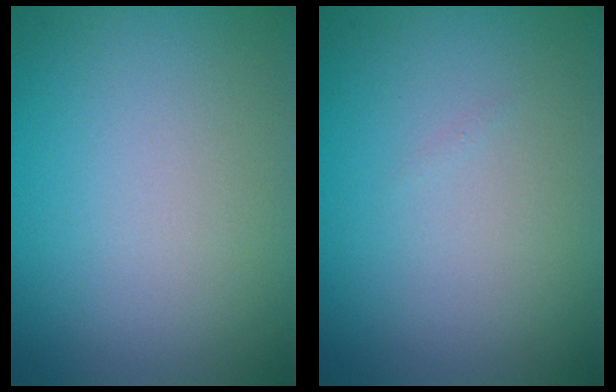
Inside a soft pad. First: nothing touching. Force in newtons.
{"total": 0.0}